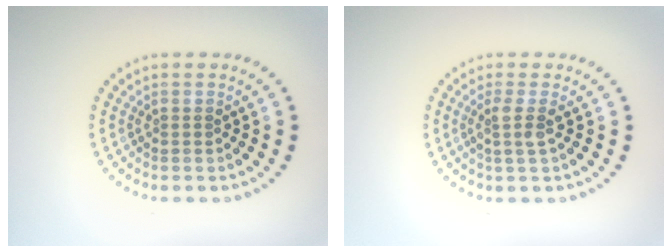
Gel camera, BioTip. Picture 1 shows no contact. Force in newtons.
{"total": 1.8, "press": 1.3, "slide": 1.2}